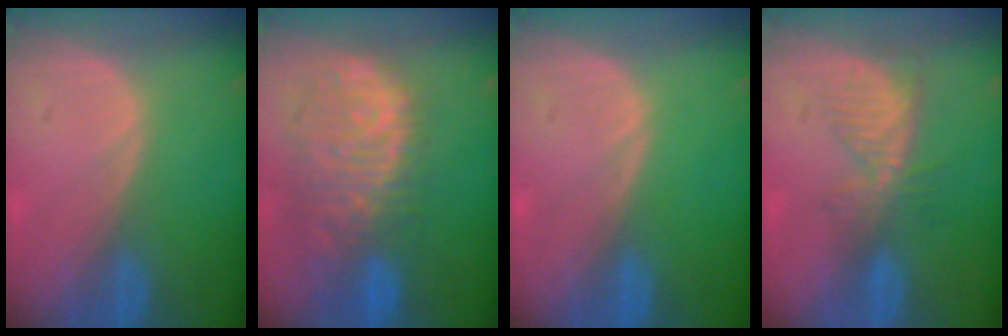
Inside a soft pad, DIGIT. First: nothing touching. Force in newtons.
{"total": 11.2, "press": 9.6, "slide": 5.9}
{"total": 0.0}
{"total": 4.9, "press": 4.8, "slide": 1.1}